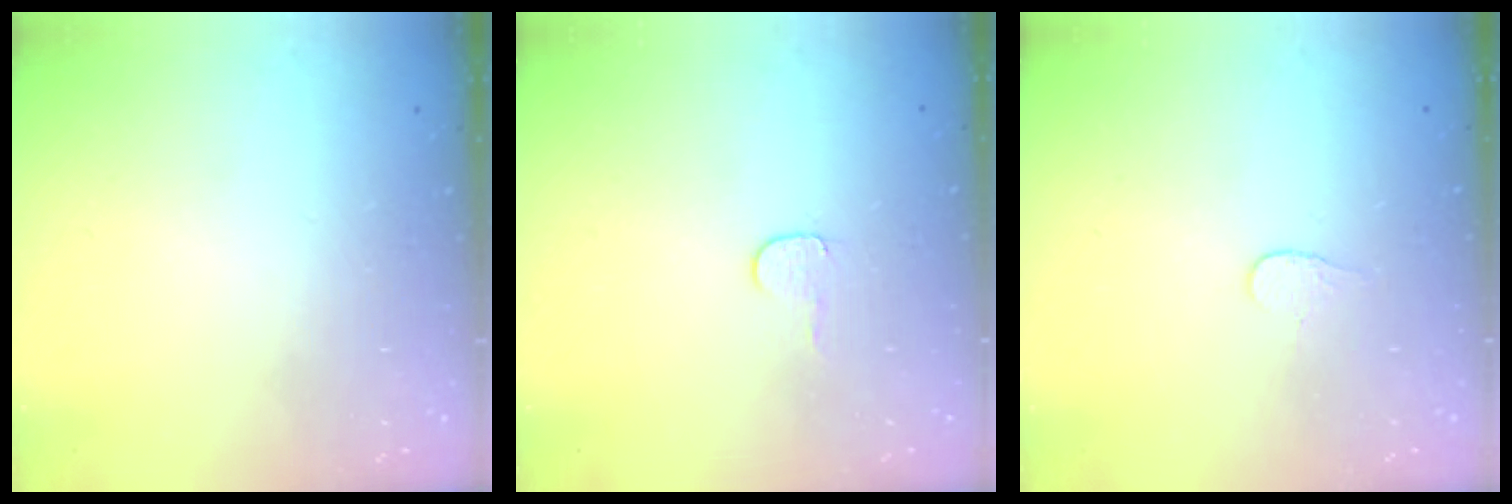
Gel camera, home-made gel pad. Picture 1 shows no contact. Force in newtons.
{"total": 4.0, "press": 4.0, "slide": 0.4}
{"total": 3.4, "press": 3.4, "slide": 0.4}